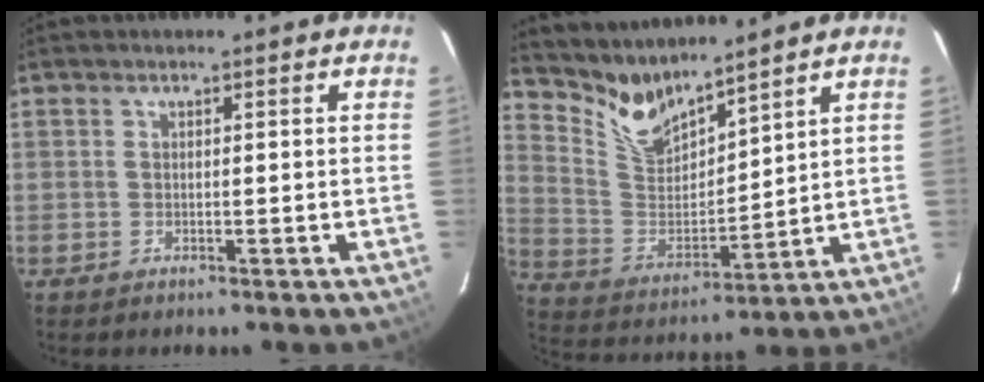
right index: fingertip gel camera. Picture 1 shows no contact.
{"total": 9.5, "force": [8.7, 1.8, 3.2], "torque": [-0.076, -0.015, 0.182]}